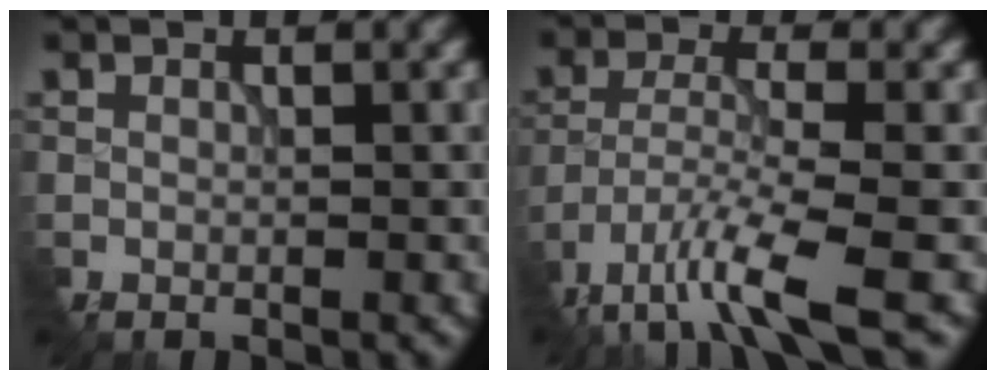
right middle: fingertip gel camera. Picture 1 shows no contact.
{"total": 6.8, "force": [-4.9, 0.9, 4.6], "torque": [-0.092, -0.009, -0.092]}